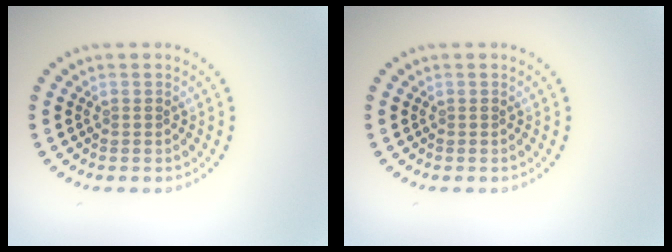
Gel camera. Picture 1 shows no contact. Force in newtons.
{"total": 0.0}